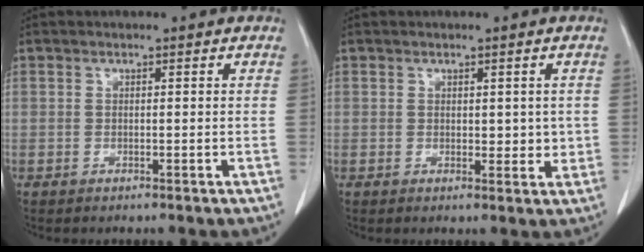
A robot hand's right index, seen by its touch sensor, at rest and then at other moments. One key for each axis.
{"total": 2.9, "fx": 0.4, "fy": 1.8, "fz": 2.3, "tx": -0.021, "ty": -0.006, "tz": 0.008}